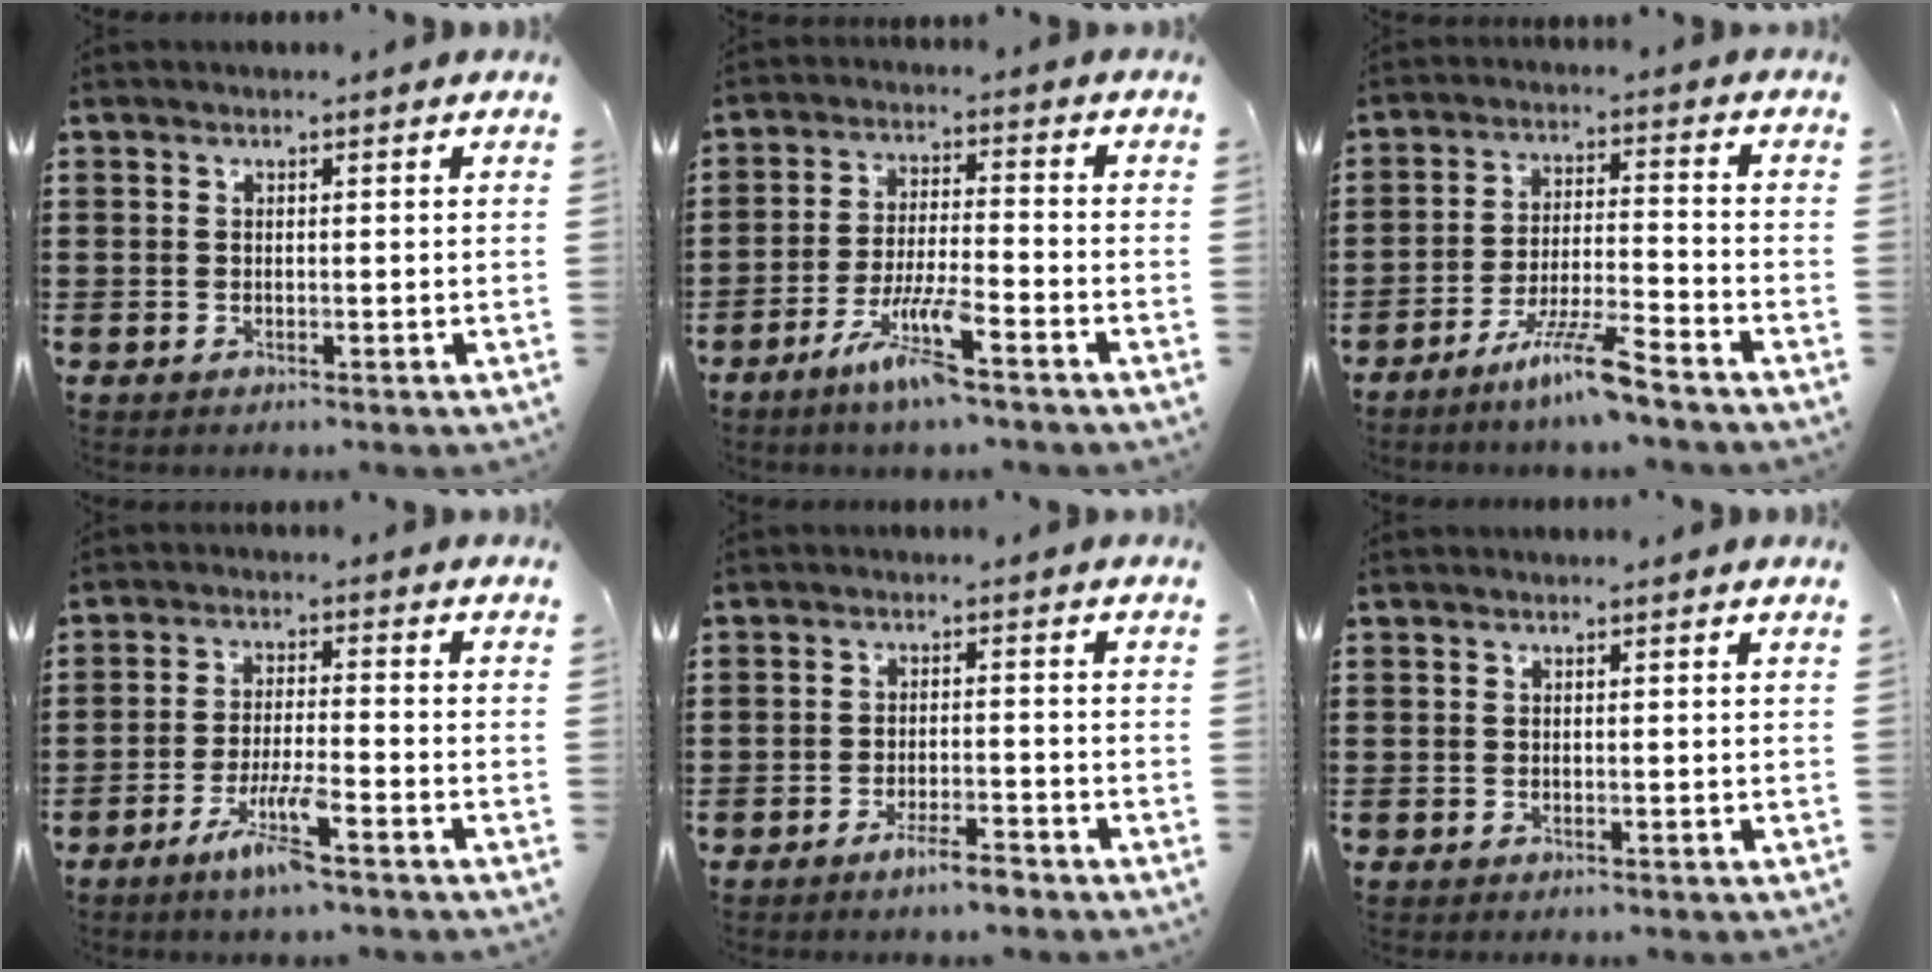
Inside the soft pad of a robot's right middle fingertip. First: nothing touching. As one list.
[{"total": 7.9, "force": [-5.2, 0.9, 5.8], "torque": [-0.119, -0.010, -0.097]}, {"total": 7.8, "force": [-6.1, 0.0, 4.9], "torque": [-0.096, -0.006, -0.114]}, {"total": 6.4, "force": [-4.1, 0.6, 4.9], "torque": [-0.099, -0.009, -0.075]}, {"total": 3.6, "force": [-2.9, 0.5, 2.1], "torque": [-0.041, 0.003, -0.055]}, {"total": 0.0}]